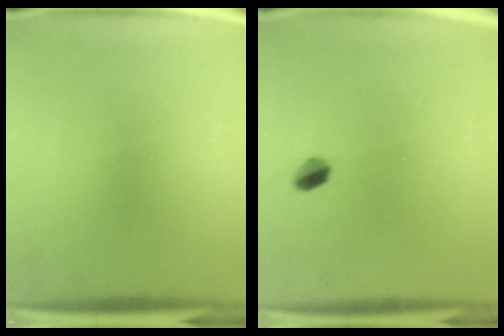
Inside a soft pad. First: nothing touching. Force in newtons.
{"total": 2.7}